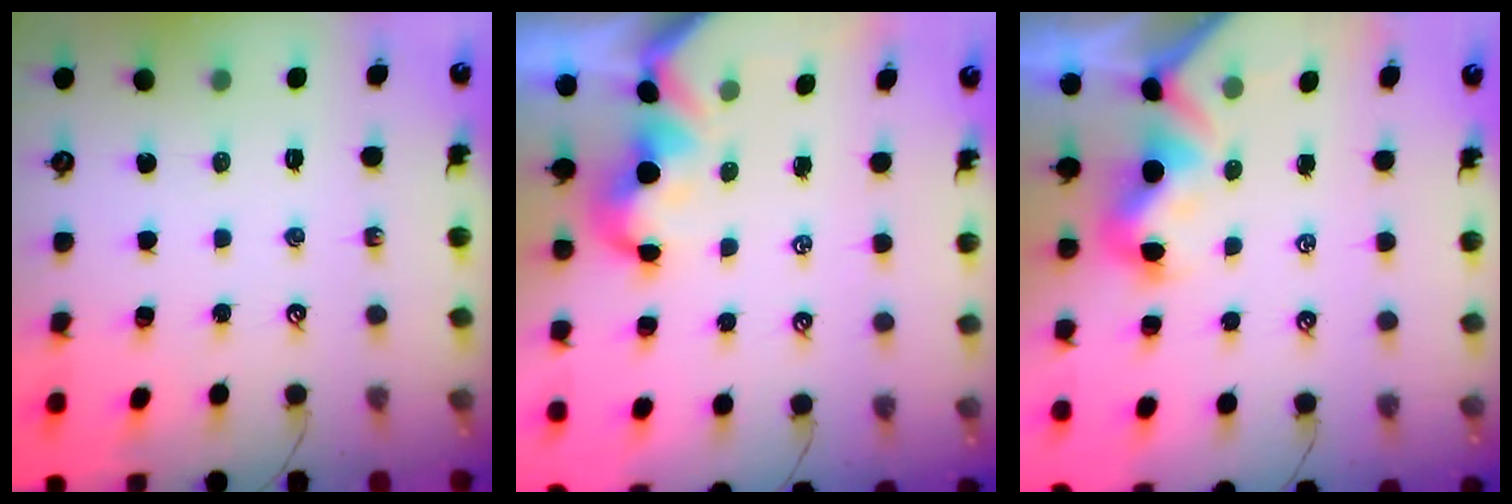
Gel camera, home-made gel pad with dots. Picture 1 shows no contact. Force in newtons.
{"total": 0.8, "press": 0.6, "slide": 0.4}
{"total": 2.2, "press": 2.2, "slide": 0.5}